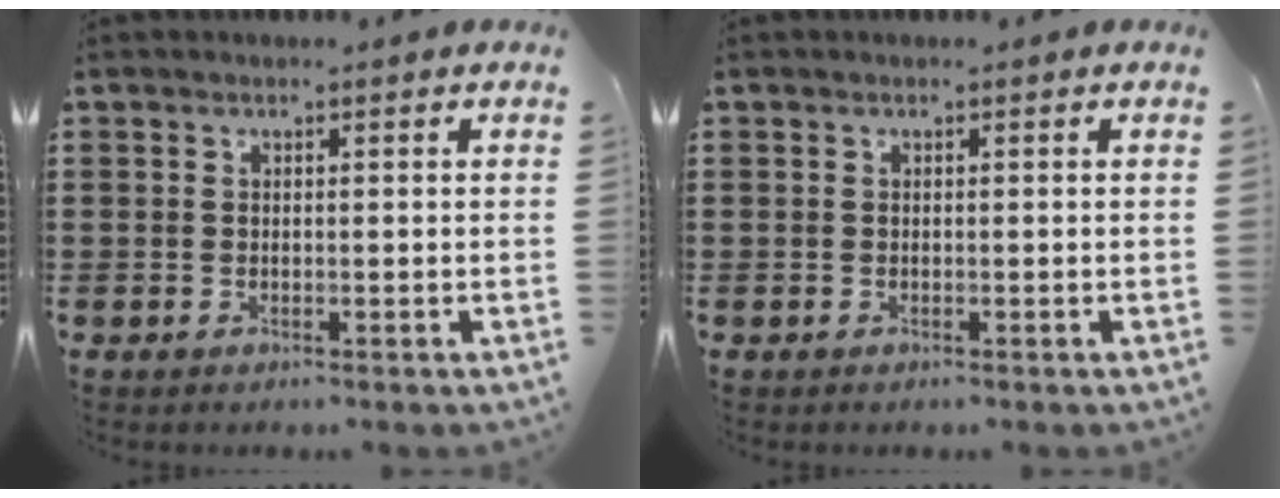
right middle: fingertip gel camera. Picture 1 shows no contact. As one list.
[{"total": 0.0}]